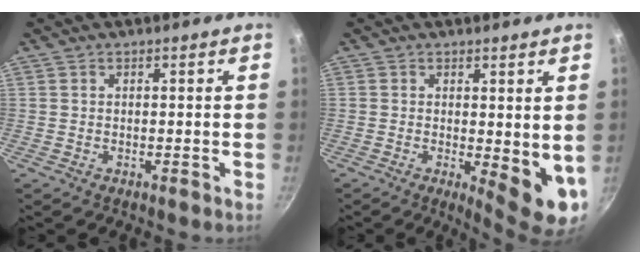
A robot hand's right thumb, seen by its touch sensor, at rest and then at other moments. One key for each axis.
{"total": 8.1, "fx": 0.1, "fy": 3.2, "fz": 7.5, "tx": -0.081, "ty": -0.018, "tz": 0.007}